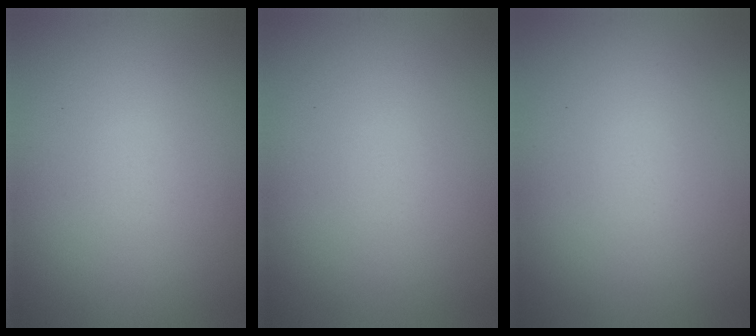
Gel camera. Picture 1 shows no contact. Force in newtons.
{"total": 0.0}
{"total": 0.0}